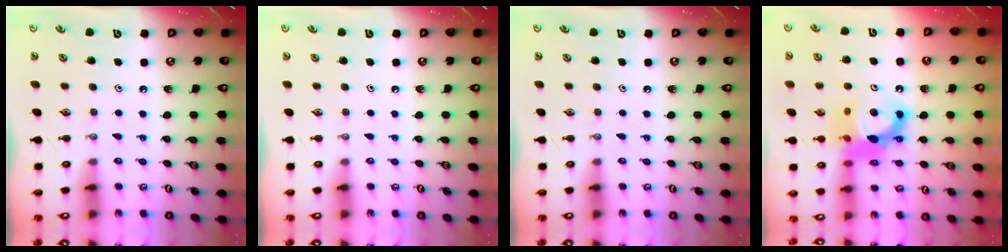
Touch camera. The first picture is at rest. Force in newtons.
{"total": 0.0}
{"total": 0.0}
{"total": 13.6, "press": 13.6, "slide": 1.1}